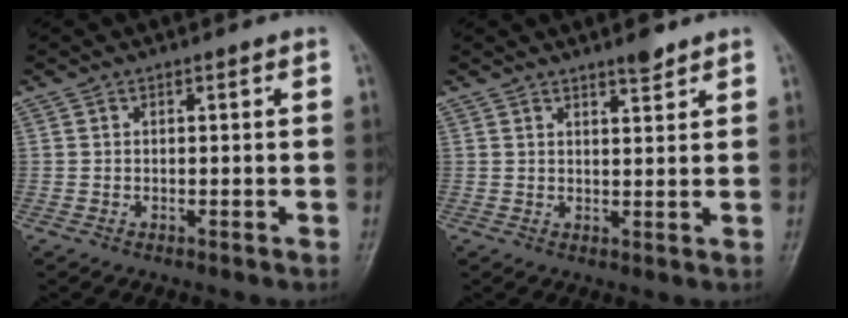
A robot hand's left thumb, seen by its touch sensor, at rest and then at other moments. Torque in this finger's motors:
{"motor_torque": [-0.30, 0.17, -0.33, -0.22, 0.07]}